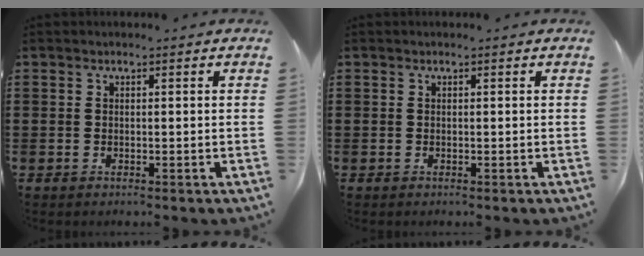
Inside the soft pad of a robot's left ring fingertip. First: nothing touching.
{"total": 0.0}